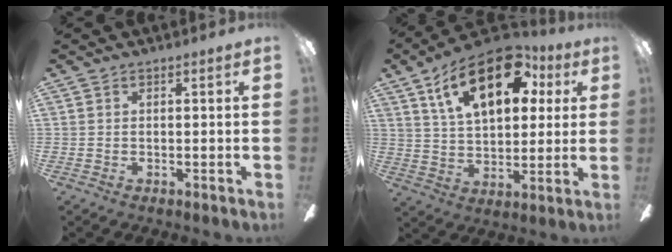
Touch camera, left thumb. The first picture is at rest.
{"total": 21.7, "force": [10.4, 11.4, 15.2], "torque": [-0.247, -0.024, 0.174]}